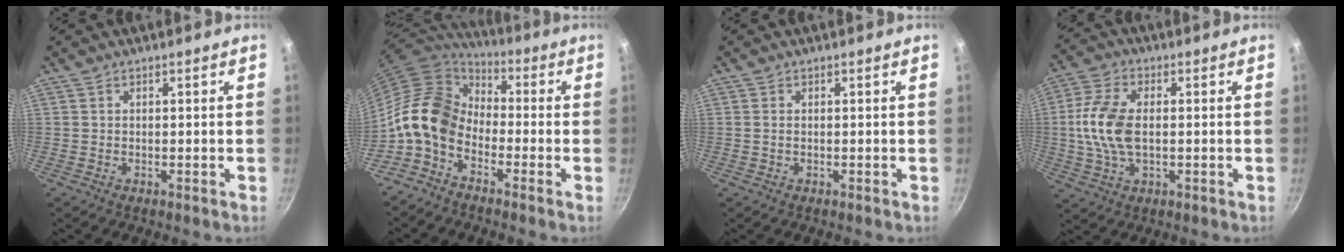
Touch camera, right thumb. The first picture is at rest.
{"total": 12.7, "force": [-3.9, 8.8, 8.4], "torque": [-0.131, 0.051, -0.103]}
{"total": 0.6, "force": [0.0, 0.4, 0.5], "torque": [-0.010, 0.002, -0.001]}
{"total": 11.1, "force": [0.1, 6.3, 9.1], "torque": [-0.183, 0.014, -0.007]}